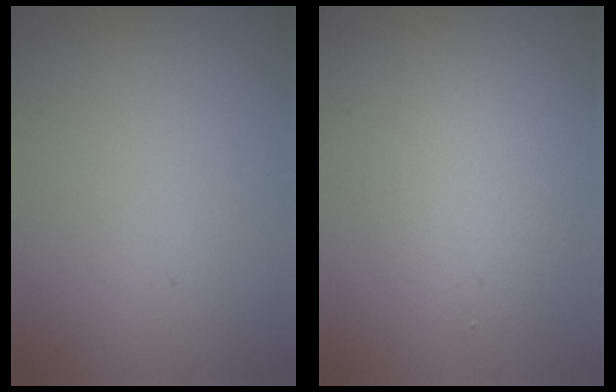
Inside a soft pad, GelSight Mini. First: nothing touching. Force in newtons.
{"total": 3.1, "press": 3.1, "slide": 0.2}